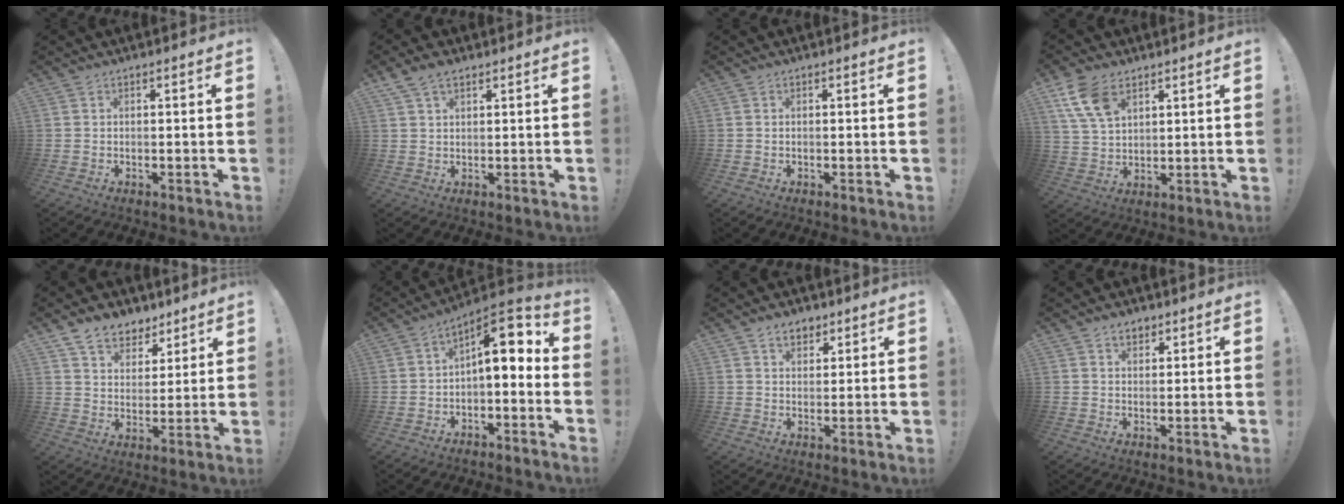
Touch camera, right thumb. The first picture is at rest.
{"total": 4.7, "force": [3.1, 2.6, 2.5], "torque": [-0.053, -0.005, 0.062]}
{"total": 0.0}
{"total": 10.6, "force": [5.6, 6.2, 6.5], "torque": [-0.118, -0.019, 0.109]}
{"total": 9.7, "force": [7.2, 6.0, 2.5], "torque": [-0.044, -0.049, 0.142]}
{"total": 9.2, "force": [1.9, 4.1, 8.0], "torque": [-0.101, -0.022, 0.031]}
{"total": 5.1, "force": [3.3, 3.4, 1.9], "torque": [-0.024, -0.010, 0.060]}
{"total": 3.4, "force": [2.2, 2.2, 1.3], "torque": [-0.015, -0.007, 0.039]}